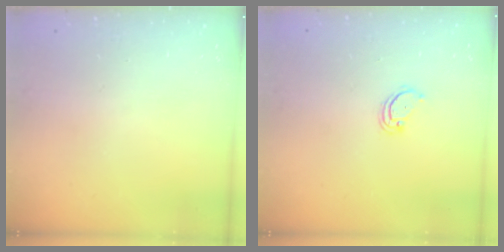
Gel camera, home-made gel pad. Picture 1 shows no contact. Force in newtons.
{"total": 2.9, "press": 2.9, "slide": 0.2}